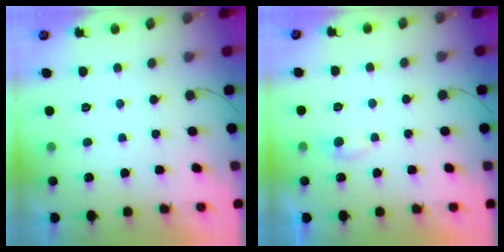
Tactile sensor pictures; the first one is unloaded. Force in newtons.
{"total": 4.1, "press": 4.1, "slide": 0.5}